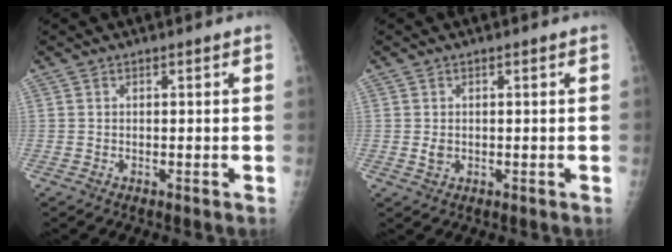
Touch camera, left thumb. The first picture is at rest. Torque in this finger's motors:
{"motor_torque": [-0.04, 0.03, 0.08, -0.22, 0.00]}